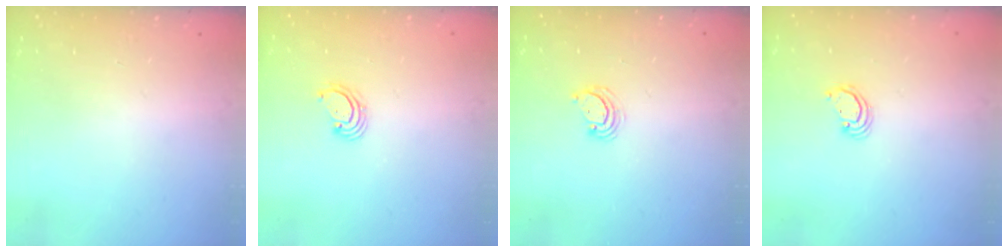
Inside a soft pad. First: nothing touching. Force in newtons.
{"total": 2.8, "press": 2.8, "slide": 0.3}
{"total": 4.3, "press": 4.3, "slide": 0.4}
{"total": 2.2, "press": 2.2, "slide": 0.2}